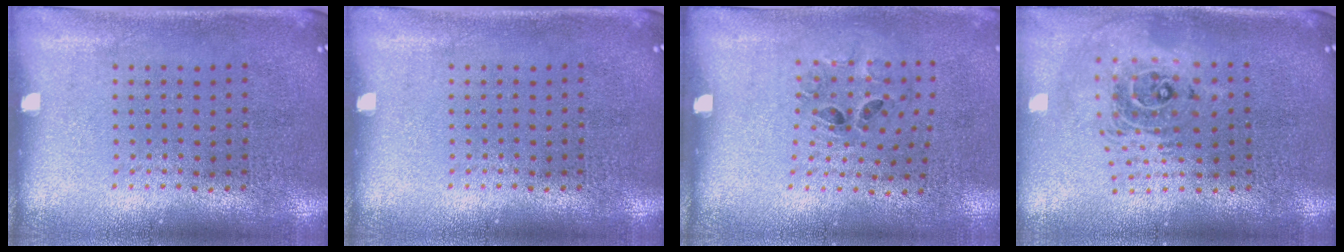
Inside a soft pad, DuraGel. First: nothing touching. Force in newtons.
{"total": 0.0}
{"total": 1.3, "press": 0.7, "slide": 1.1}
{"total": 2.3, "press": 1.8, "slide": 1.5}